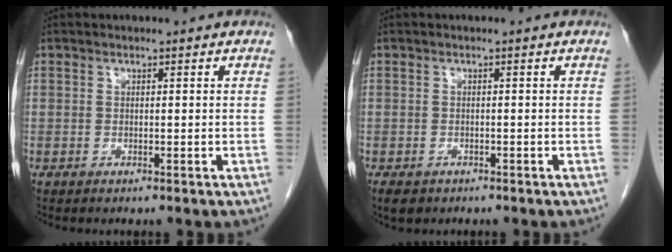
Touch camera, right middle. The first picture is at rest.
{"total": 3.3, "force": [-2.4, 1.9, 1.2], "torque": [-0.021, -0.005, -0.032]}